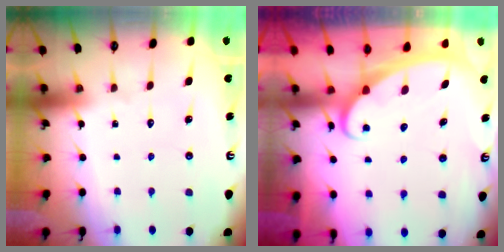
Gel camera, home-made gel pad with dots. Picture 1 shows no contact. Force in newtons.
{"total": 2.3, "press": 2.3, "slide": 0.3}